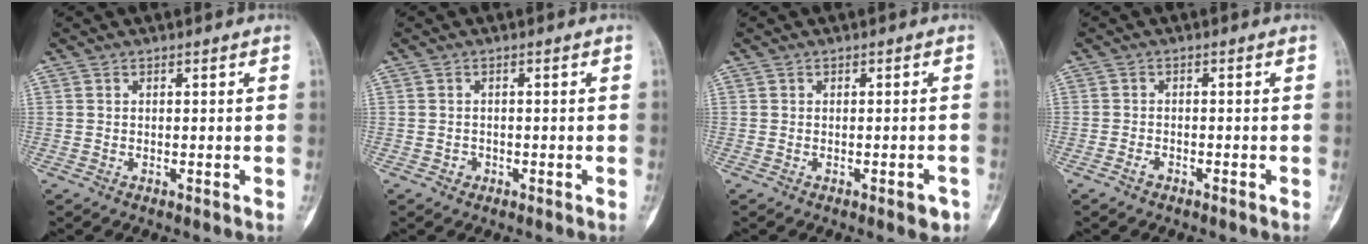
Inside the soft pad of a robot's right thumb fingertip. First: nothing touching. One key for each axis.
{"total": 1.1, "fx": -0.5, "fy": 1.0, "fz": 0.2, "tx": 0.004, "ty": 0.005, "tz": -0.011}
{"total": 2.3, "fx": -1.3, "fy": 1.0, "fz": 1.7, "tx": -0.011, "ty": 0.007, "tz": -0.016}
{"total": 1.3, "fx": -1.0, "fy": 0.6, "fz": 0.5, "tx": -0.014, "ty": 0.005, "tz": -0.021}